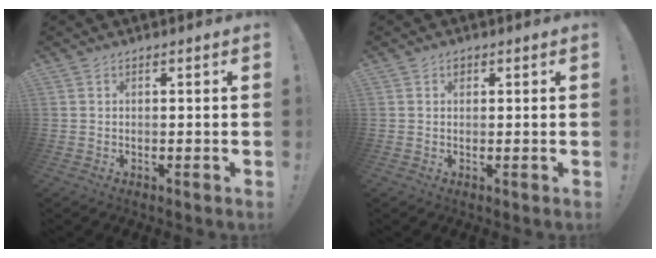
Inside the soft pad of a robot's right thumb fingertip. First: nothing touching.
{"total": 0.9, "force": [0.5, 0.7, 0.3], "torque": [0.001, -0.001, 0.008]}